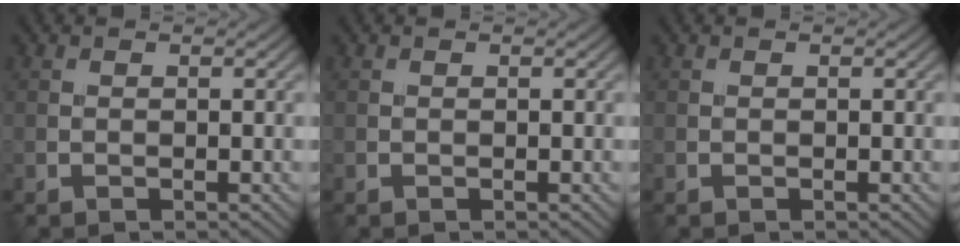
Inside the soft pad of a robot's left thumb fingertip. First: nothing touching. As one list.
[{"total": 0.0}, {"total": 0.0}]